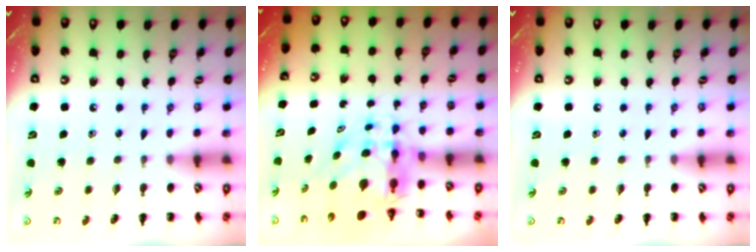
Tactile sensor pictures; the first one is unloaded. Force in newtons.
{"total": 8.0, "press": 7.8, "slide": 2.1}
{"total": 0.0}